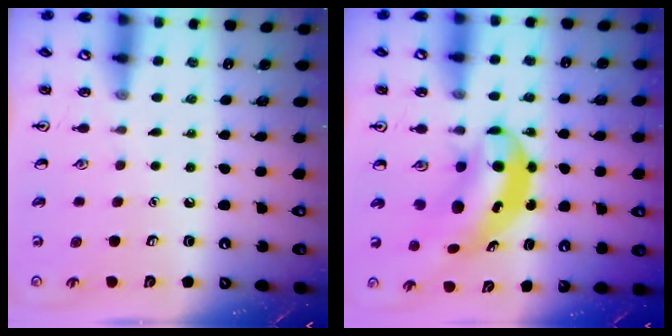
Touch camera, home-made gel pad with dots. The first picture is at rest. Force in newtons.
{"total": 6.7, "press": 6.5, "slide": 1.4}